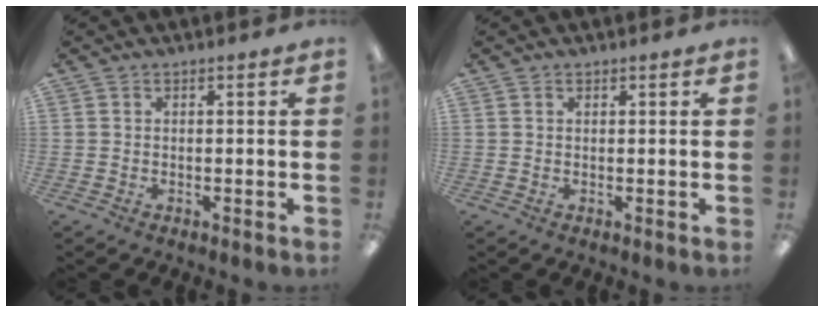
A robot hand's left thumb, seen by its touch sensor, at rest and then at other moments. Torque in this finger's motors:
{"motor_torque": [0.16, 0.07, -0.59, 0.24, -0.03]}